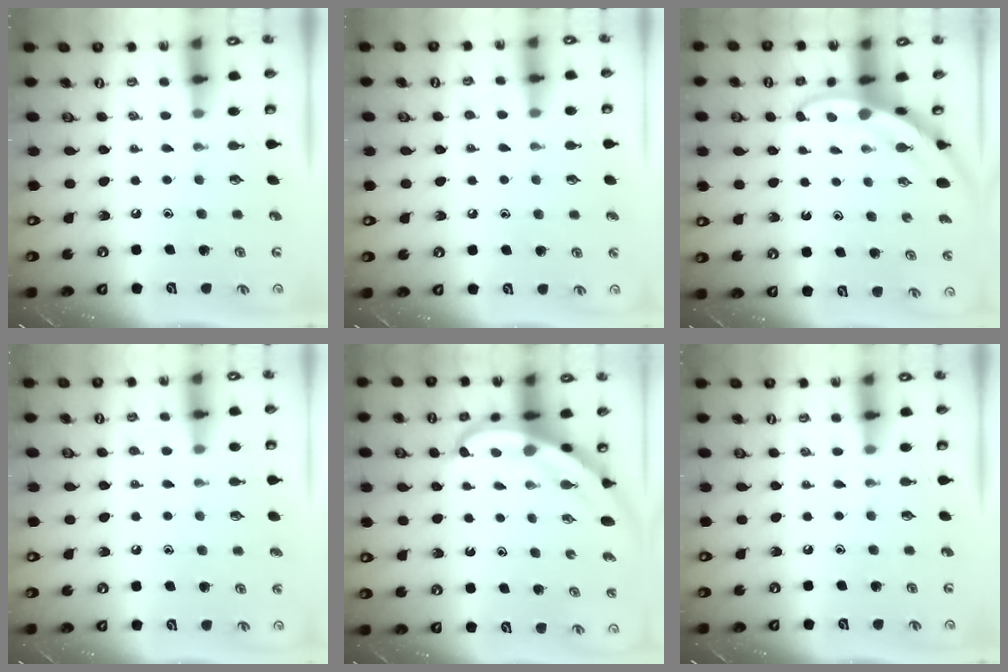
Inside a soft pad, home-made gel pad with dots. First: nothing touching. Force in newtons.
{"total": 5.8, "press": 5.7, "slide": 0.7}
{"total": 3.6, "press": 3.5, "slide": 0.4}
{"total": 5.4, "press": 5.4, "slide": 0.7}
{"total": 5.2, "press": 5.1, "slide": 0.8}
{"total": 0.0}